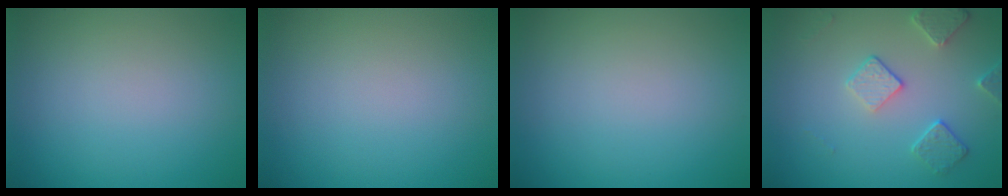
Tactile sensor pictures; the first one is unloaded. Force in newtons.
{"total": 0.0}
{"total": 0.0}
{"total": 2.9, "press": 2.8, "slide": 0.9}